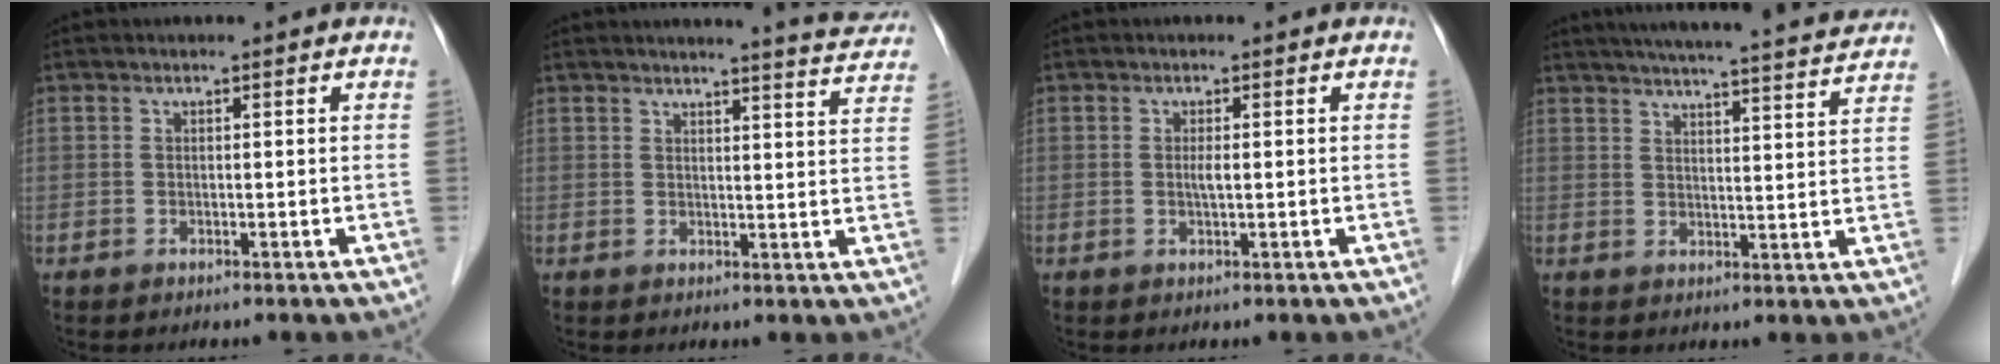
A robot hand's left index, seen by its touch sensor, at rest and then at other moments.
{"total": 9.4, "force": [9.1, -0.4, 2.2], "torque": [-0.029, -0.030, 0.090]}
{"total": 1.2, "force": [0.1, 0.1, 1.2], "torque": [-0.027, -0.001, 0.002]}
{"total": 22.0, "force": [20.4, 0.7, 8.3], "torque": [-0.128, -0.010, 0.256]}